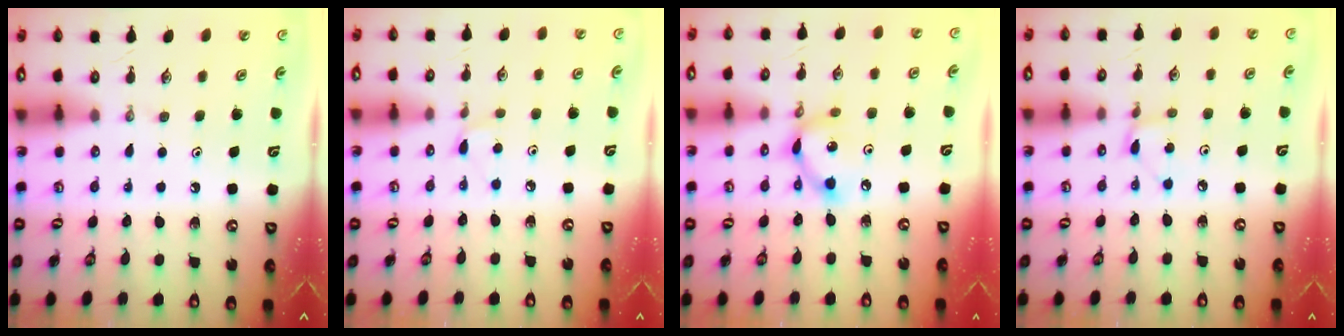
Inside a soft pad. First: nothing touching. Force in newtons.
{"total": 3.8, "press": 3.7, "slide": 0.6}
{"total": 9.1, "press": 9.0, "slide": 0.6}
{"total": 3.0, "press": 3.0, "slide": 0.4}